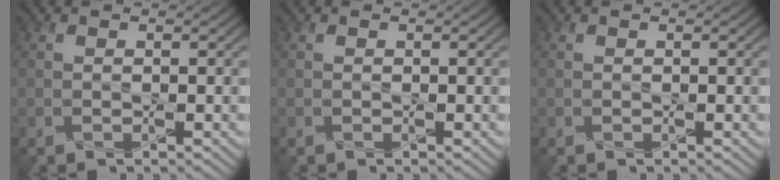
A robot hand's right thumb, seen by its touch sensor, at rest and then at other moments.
{"total": 0.0}
{"total": 0.0}